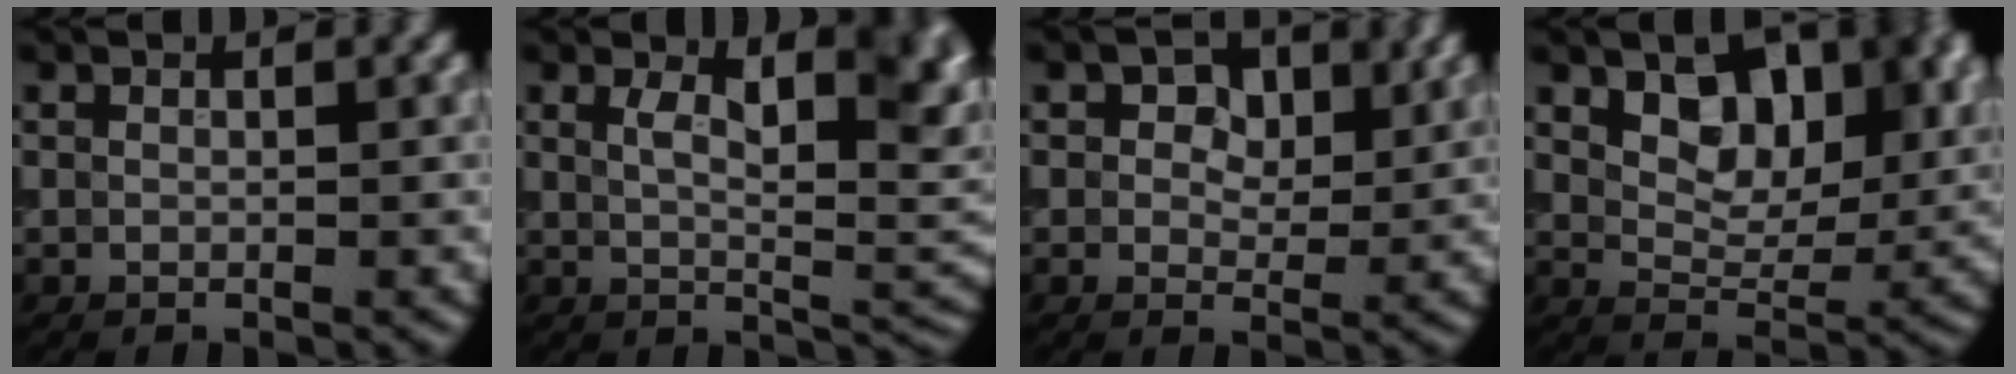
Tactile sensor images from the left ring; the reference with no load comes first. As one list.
[{"total": 7.2, "force": [2.2, 2.6, 6.4], "torque": [-0.085, 0.001, 0.039]}, {"total": 3.4, "force": [1.5, 2.2, 2.1], "torque": [-0.021, 0.003, 0.011]}, {"total": 7.4, "force": [3.4, 4.4, 4.9], "torque": [-0.075, -0.013, 0.052]}]